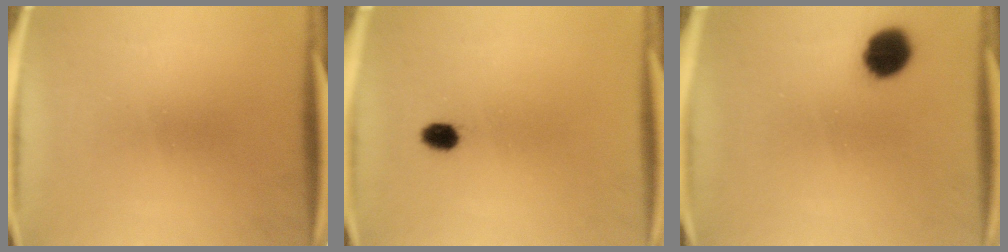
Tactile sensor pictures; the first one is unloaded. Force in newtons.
{"total": 2.7}
{"total": 8.0}